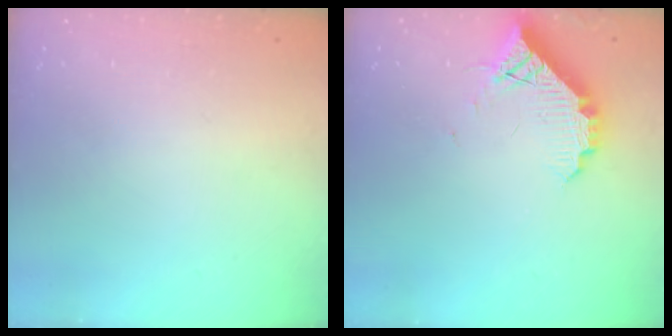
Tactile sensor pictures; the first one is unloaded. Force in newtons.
{"total": 10.0, "press": 10.0, "slide": 0.8}